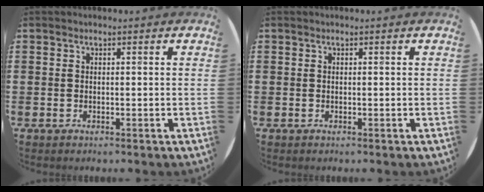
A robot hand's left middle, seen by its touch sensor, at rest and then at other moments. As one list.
[{"total": 0.0}]